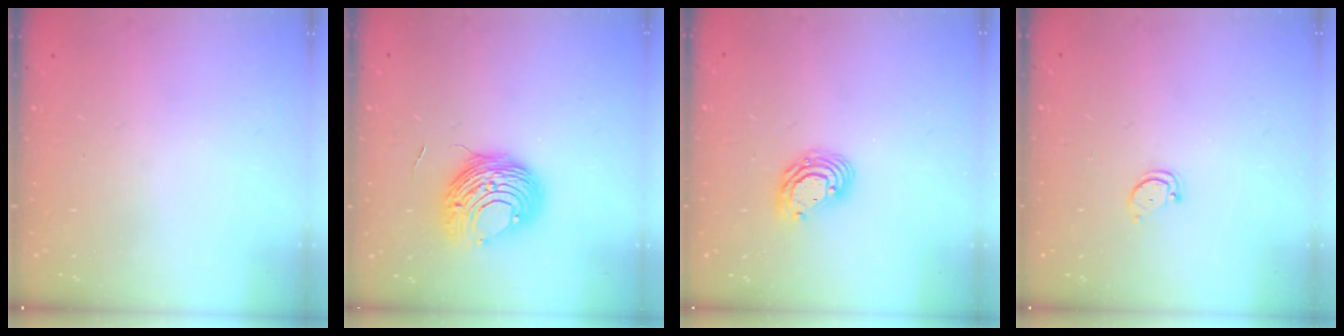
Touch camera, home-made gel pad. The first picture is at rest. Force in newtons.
{"total": 10.7, "press": 10.7, "slide": 0.6}
{"total": 7.5, "press": 7.4, "slide": 1.1}
{"total": 2.3, "press": 2.3, "slide": 0.4}